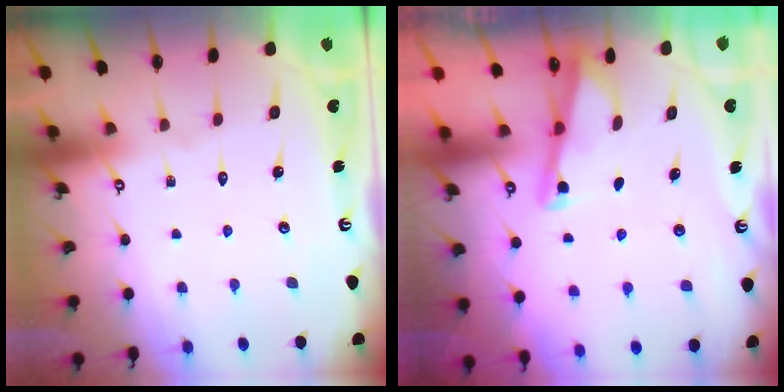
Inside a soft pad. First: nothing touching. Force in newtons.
{"total": 2.8, "press": 2.8, "slide": 0.2}